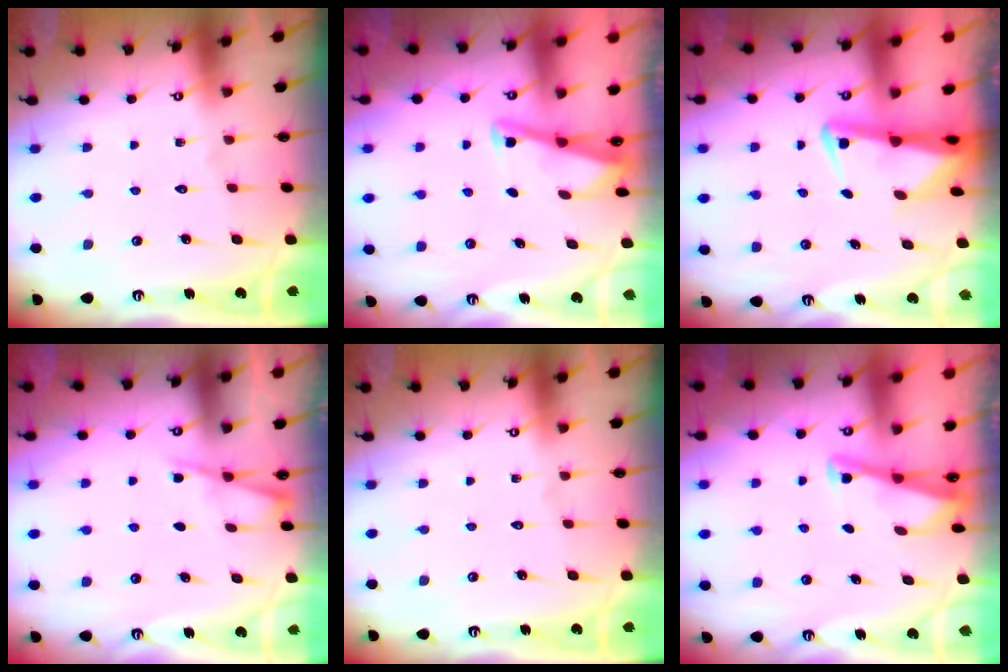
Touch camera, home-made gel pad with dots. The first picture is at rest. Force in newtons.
{"total": 3.0, "press": 3.0, "slide": 0.3}
{"total": 3.0, "press": 2.9, "slide": 0.6}
{"total": 2.9, "press": 2.9, "slide": 0.4}
{"total": 0.0}
{"total": 3.0, "press": 2.9, "slide": 0.3}